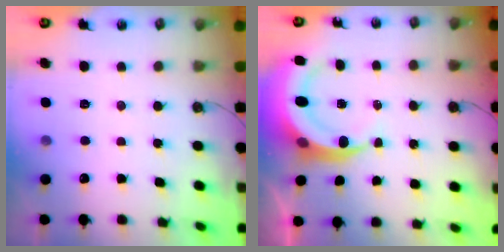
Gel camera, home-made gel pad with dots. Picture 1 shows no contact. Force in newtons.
{"total": 9.2, "press": 9.1, "slide": 1.4}